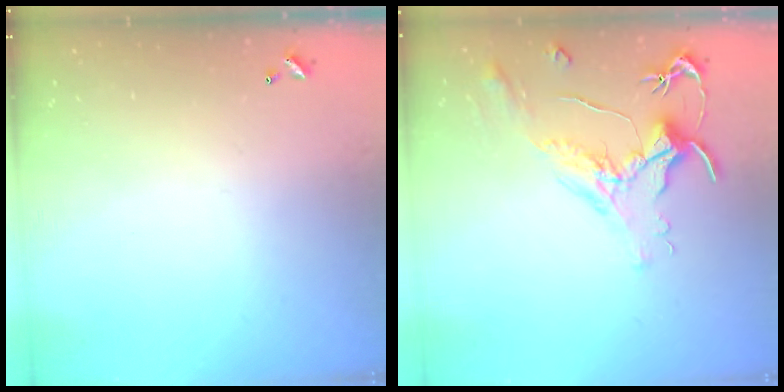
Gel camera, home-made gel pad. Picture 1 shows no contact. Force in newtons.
{"total": 1.6, "press": 1.5, "slide": 0.7}